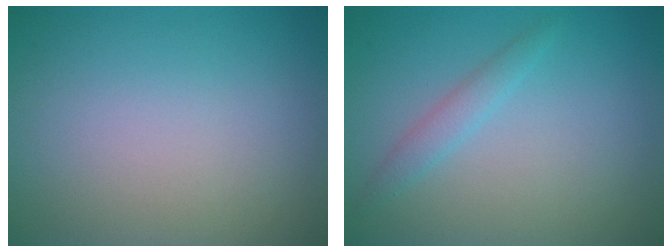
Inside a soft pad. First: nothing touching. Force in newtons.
{"total": 1.6, "press": 1.6, "slide": 0.1}